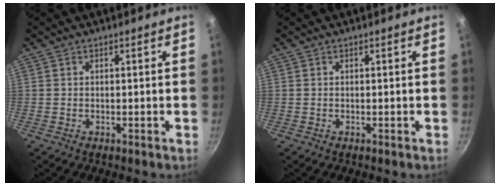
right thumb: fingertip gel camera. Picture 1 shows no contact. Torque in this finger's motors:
{"motor_torque": [0.00, 0.00, -0.08, 0.08, 0.00]}